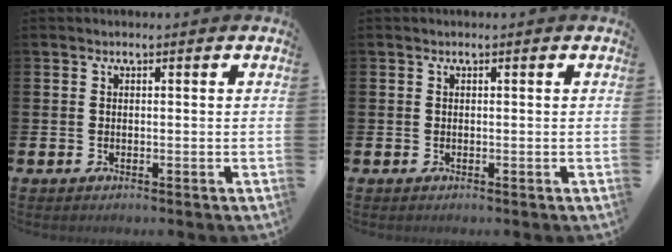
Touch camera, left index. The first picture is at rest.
{"total": 0.0}